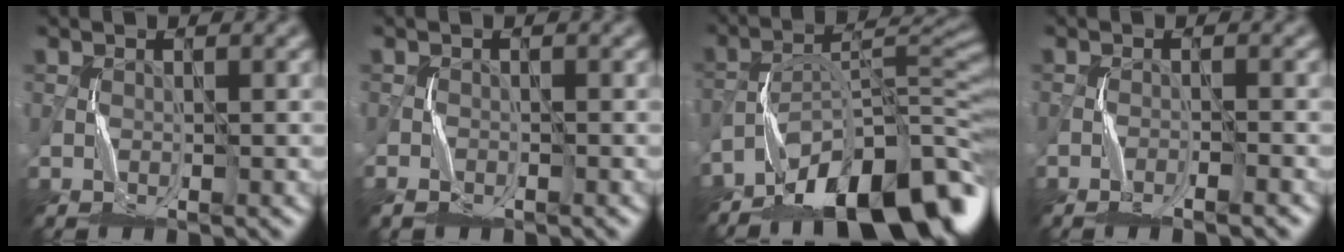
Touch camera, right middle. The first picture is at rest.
{"total": 0.9, "force": [-0.8, 0.5, -0.1], "torque": [0.005, -0.002, -0.018]}
{"total": 13.1, "force": [-9.5, 4.0, 8.0], "torque": [-0.122, 0.014, -0.164]}
{"total": 2.0, "force": [-1.6, 0.1, 1.1], "torque": [-0.017, 0.000, -0.033]}